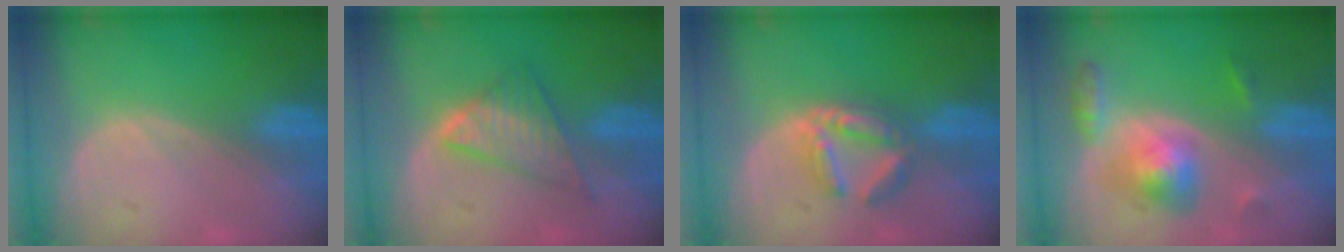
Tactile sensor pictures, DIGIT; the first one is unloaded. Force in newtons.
{"total": 5.9, "press": 5.9, "slide": 0.1}
{"total": 5.6, "press": 5.4, "slide": 1.3}
{"total": 6.1, "press": 6.1, "slide": 0.3}